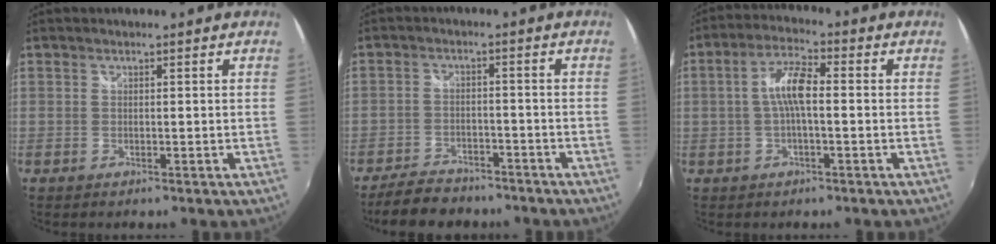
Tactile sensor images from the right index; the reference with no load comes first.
{"total": 9.5, "force": [-7.9, 4.0, 3.4], "torque": [-0.096, -0.003, -0.124]}
{"total": 6.5, "force": [-0.3, 1.7, 6.2], "torque": [-0.125, 0.015, -0.007]}